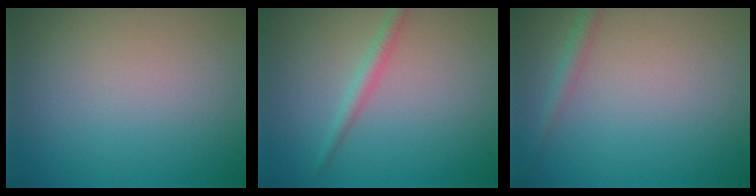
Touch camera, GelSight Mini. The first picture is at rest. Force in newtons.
{"total": 1.6, "press": 1.6, "slide": 0.0}
{"total": 1.6, "press": 1.6, "slide": 0.1}